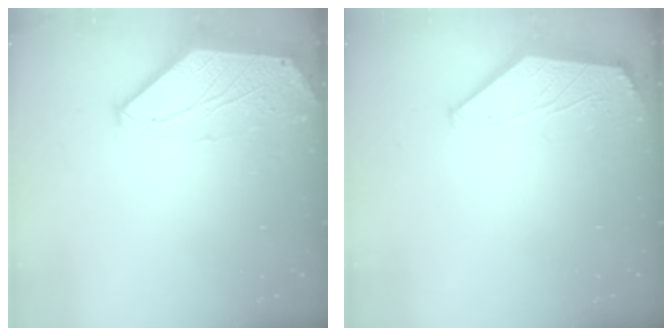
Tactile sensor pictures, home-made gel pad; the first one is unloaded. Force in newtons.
{"total": 1.7, "press": 1.6, "slide": 0.4}